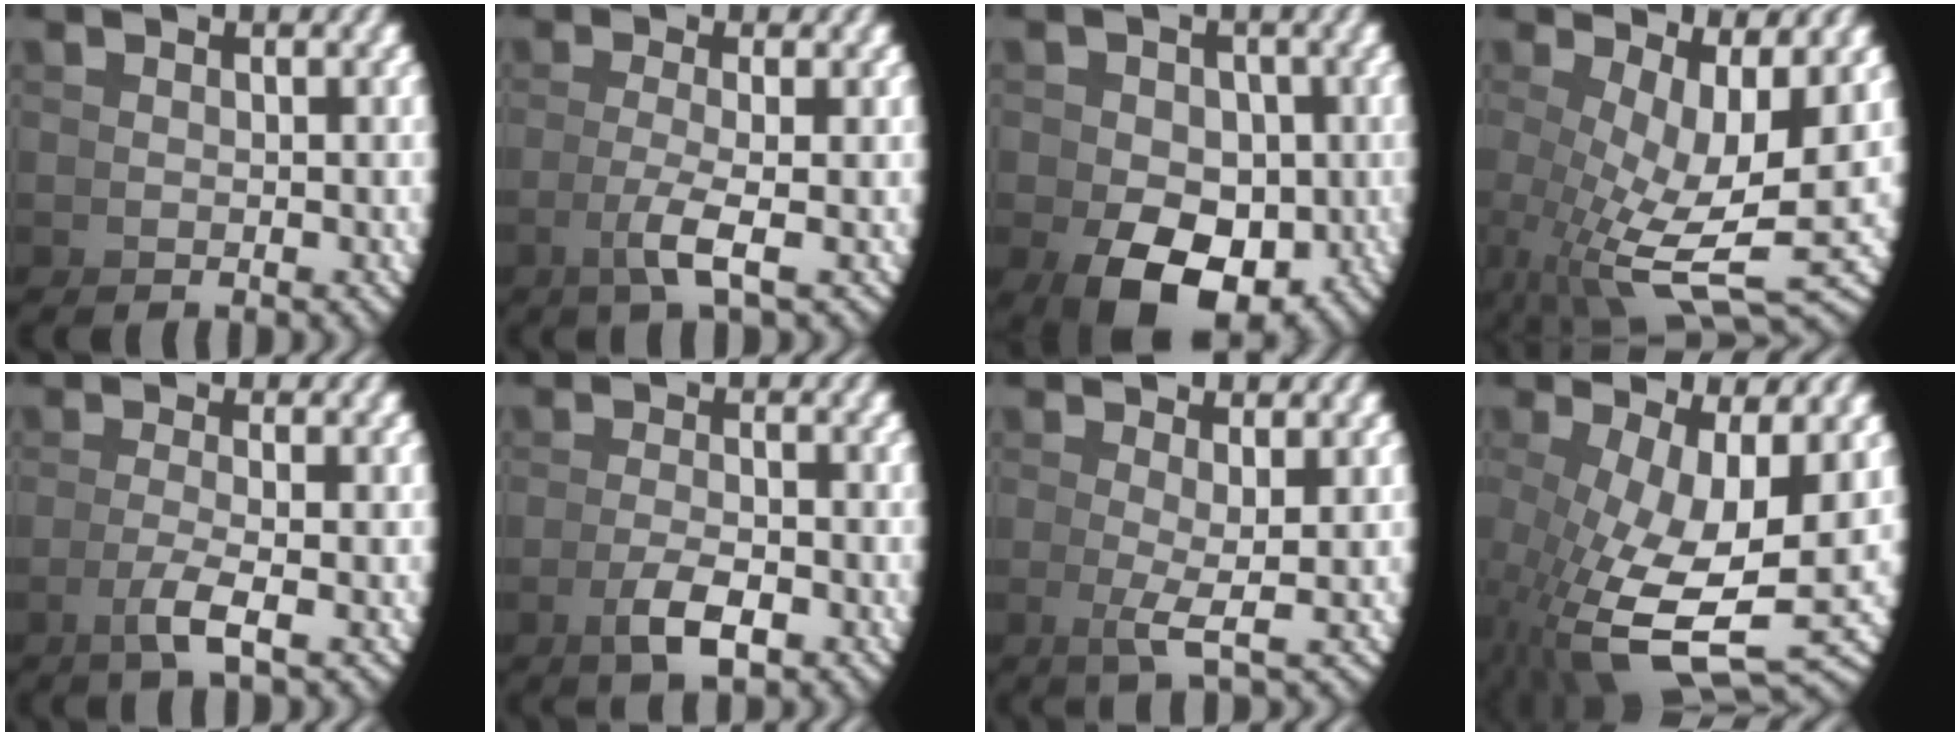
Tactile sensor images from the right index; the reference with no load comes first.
{"total": 3.0, "force": [-0.5, -0.4, 2.9], "torque": [-0.059, -0.006, -0.001]}
{"total": 7.4, "force": [-2.8, 4.8, 4.9], "torque": [-0.069, -0.038, -0.024]}
{"total": 9.5, "force": [0.4, 4.4, 8.4], "torque": [-0.143, -0.037, 0.024]}
{"total": 2.7, "force": [-0.9, -0.6, 2.5], "torque": [-0.048, -0.005, -0.009]}
{"total": 2.8, "force": [-1.4, 0.1, 2.5], "torque": [-0.032, 0.000, -0.020]}
{"total": 2.4, "force": [0.3, -0.2, 2.4], "torque": [-0.056, -0.016, 0.012]}
{"total": 10.8, "force": [-1.2, 5.7, 9.1], "torque": [-0.183, -0.055, 0.011]}